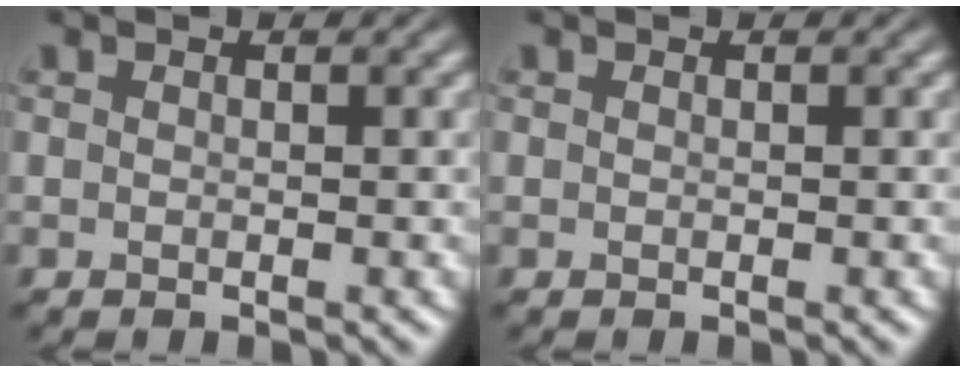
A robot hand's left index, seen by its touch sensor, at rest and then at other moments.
{"total": 0.0}